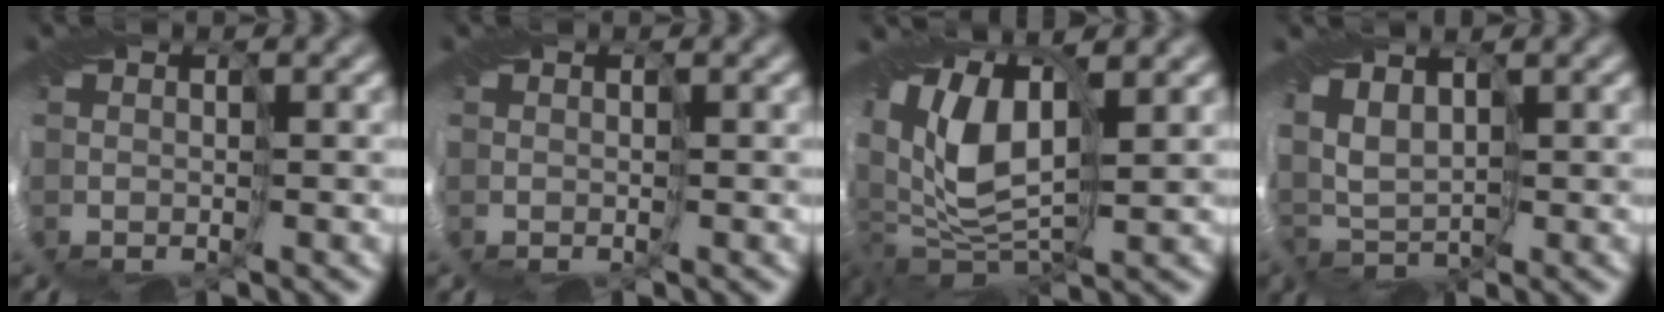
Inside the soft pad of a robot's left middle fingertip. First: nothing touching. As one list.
[{"total": 0.0}, {"total": 10.2, "force": [1.4, 5.5, 8.4], "torque": [-0.188, 0.000, 0.019]}, {"total": 3.0, "force": [0.9, 1.9, 2.2], "torque": [-0.057, 0.001, 0.013]}]